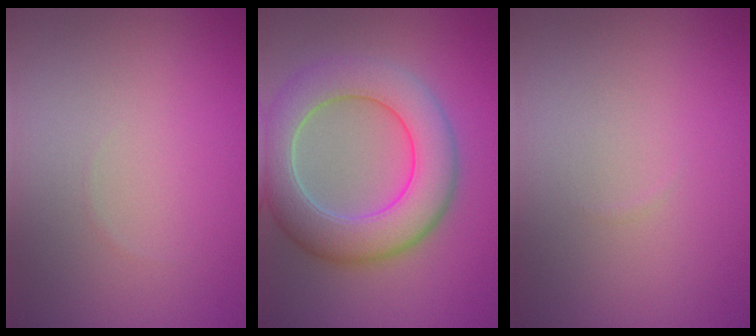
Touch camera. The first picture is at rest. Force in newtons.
{"total": 7.9, "press": 7.9, "slide": 0.5}
{"total": 0.0}